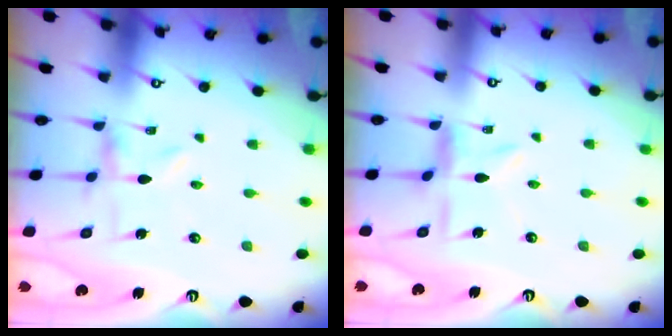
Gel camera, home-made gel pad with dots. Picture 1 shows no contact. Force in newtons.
{"total": 6.3, "press": 6.3, "slide": 0.6}